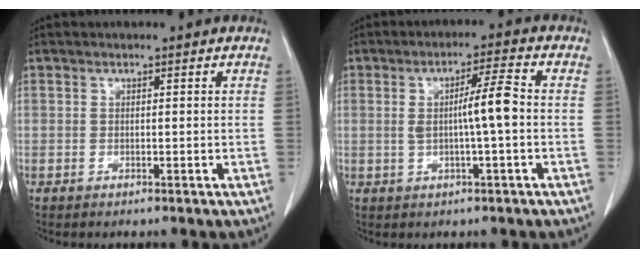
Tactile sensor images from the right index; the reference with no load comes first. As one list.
[{"total": 5.8, "force": [-0.1, 0.0, 5.8], "torque": [-0.097, 0.009, 0.000]}]